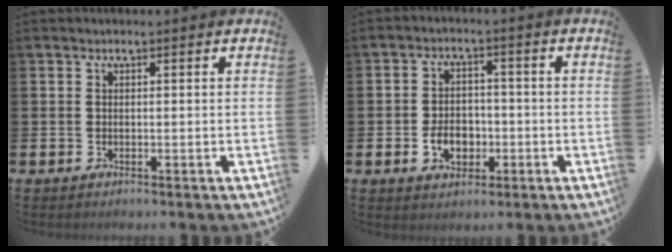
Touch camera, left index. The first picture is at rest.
{"total": 4.6, "force": [-1.4, 3.4, 2.7], "torque": [-0.031, -0.002, -0.034]}